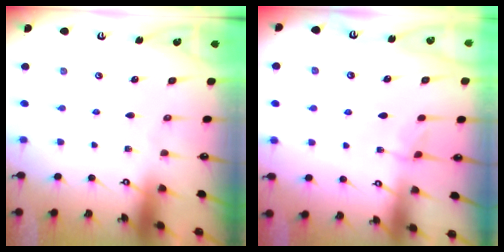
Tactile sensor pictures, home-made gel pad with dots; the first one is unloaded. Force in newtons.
{"total": 3.2, "press": 3.2, "slide": 0.4}